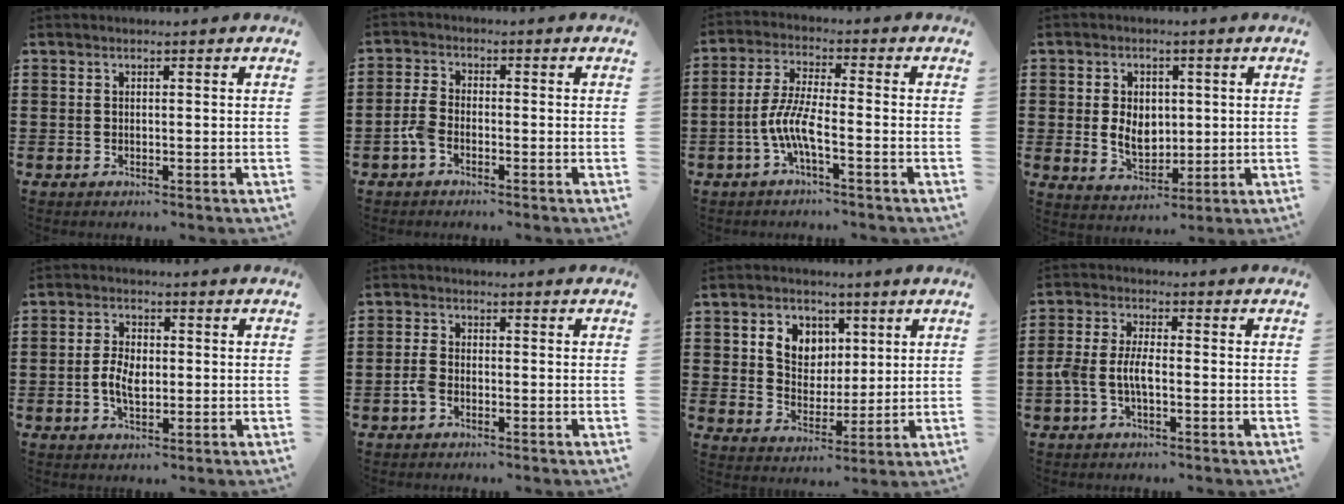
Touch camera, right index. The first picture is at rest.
{"total": 3.2, "force": [-1.8, 1.4, 2.2], "torque": [-0.068, -0.003, -0.043]}
{"total": 6.4, "force": [-2.6, 1.1, 5.8], "torque": [-0.138, -0.013, -0.055]}
{"total": 5.5, "force": [0.2, 4.1, 3.7], "torque": [-0.063, 0.005, 0.000]}
{"total": 4.3, "force": [-0.6, 2.4, 3.5], "torque": [-0.074, 0.003, -0.012]}
{"total": 2.5, "force": [-1.3, 1.1, 1.8], "torque": [-0.056, -0.005, -0.031]}
{"total": 5.7, "force": [2.5, 4.8, 1.8], "torque": [-0.051, 0.015, 0.044]}
{"total": 4.3, "force": [-1.3, 1.7, 3.7], "torque": [-0.094, -0.003, -0.032]}